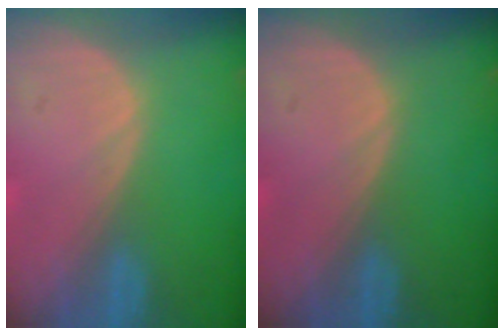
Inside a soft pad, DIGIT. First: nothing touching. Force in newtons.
{"total": 0.0}